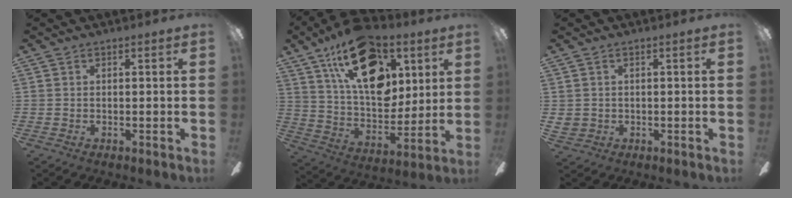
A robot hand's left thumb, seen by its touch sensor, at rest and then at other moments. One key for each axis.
{"total": 24.5, "fx": 11.5, "fy": 14.5, "fz": 16.1, "tx": -0.256, "ty": -0.053, "tz": 0.201}
{"total": 1.9, "fx": 0.2, "fy": 1.8, "fz": 0.5, "tx": -0.009, "ty": 0.003, "tz": 0.003}